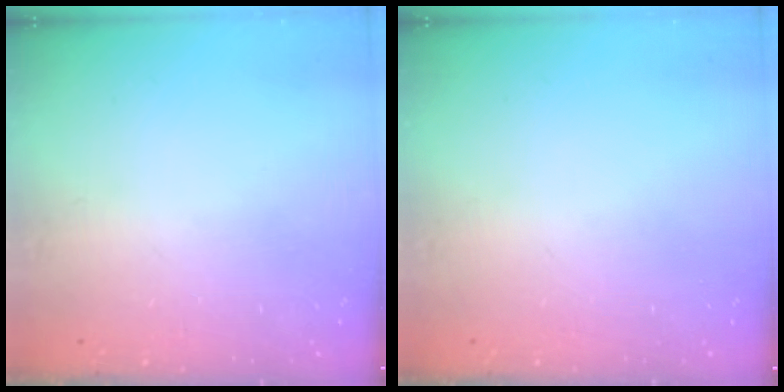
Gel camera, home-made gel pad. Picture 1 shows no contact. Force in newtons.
{"total": 0.0}